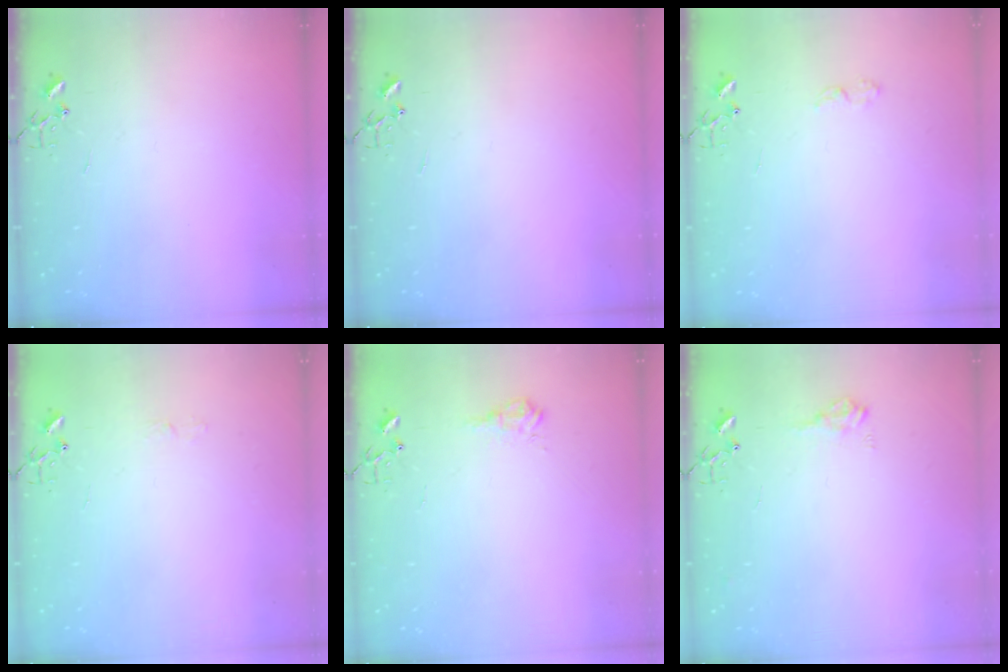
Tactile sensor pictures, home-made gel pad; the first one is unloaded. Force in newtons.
{"total": 0.0}
{"total": 4.4, "press": 4.3, "slide": 0.7}
{"total": 3.6, "press": 3.6, "slide": 0.4}
{"total": 8.5, "press": 8.5, "slide": 0.8}
{"total": 8.8, "press": 8.7, "slide": 1.0}